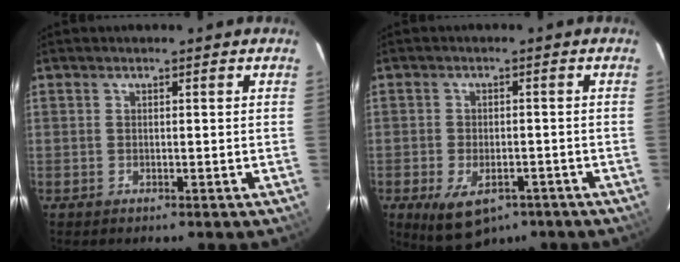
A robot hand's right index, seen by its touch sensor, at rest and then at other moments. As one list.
[{"total": 9.8, "force": [-5.7, 5.4, 5.9], "torque": [-0.119, -0.024, -0.084]}]